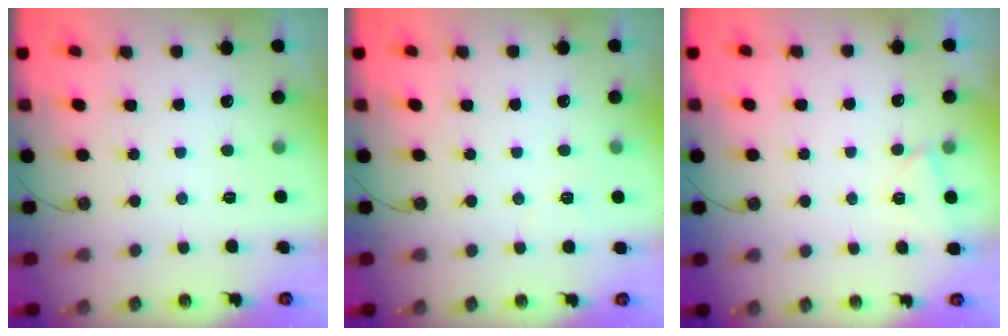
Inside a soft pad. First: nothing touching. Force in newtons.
{"total": 2.8, "press": 2.8, "slide": 0.3}
{"total": 3.9, "press": 2.9, "slide": 2.6}